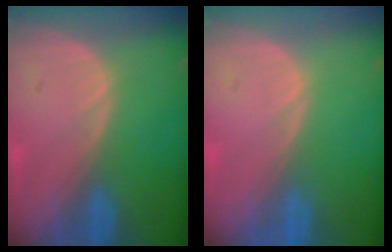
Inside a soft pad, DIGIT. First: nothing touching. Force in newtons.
{"total": 0.0}